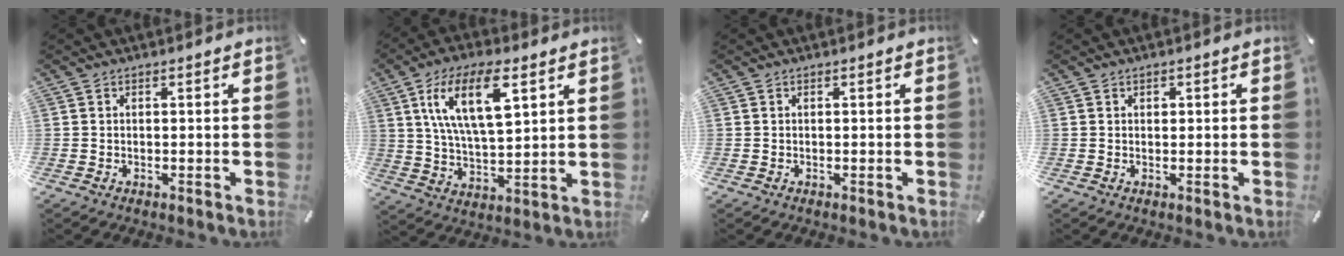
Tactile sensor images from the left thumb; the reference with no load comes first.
{"total": 15.1, "force": [6.9, 6.3, 11.9], "torque": [-0.229, -0.006, 0.115]}
{"total": 0.0}
{"total": 0.8, "force": [0.2, 0.7, 0.3], "torque": [-0.007, 0.003, 0.003]}